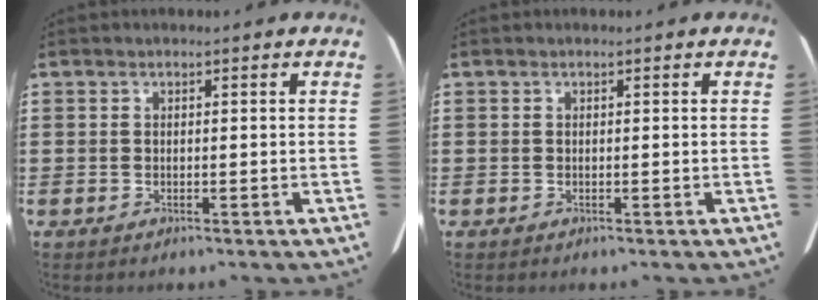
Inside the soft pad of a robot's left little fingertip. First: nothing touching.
{"total": 0.0}